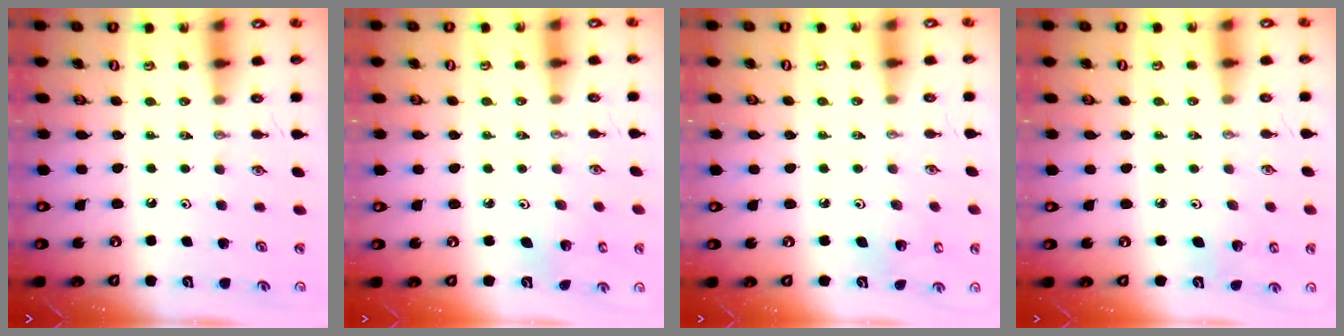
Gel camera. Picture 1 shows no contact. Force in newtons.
{"total": 2.3, "press": 2.3, "slide": 0.2}
{"total": 4.8, "press": 4.8, "slide": 0.4}
{"total": 3.4, "press": 2.9, "slide": 1.7}